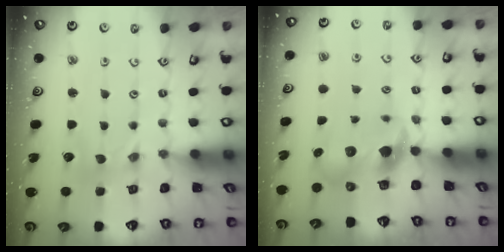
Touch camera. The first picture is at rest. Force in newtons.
{"total": 7.6, "press": 7.5, "slide": 1.1}